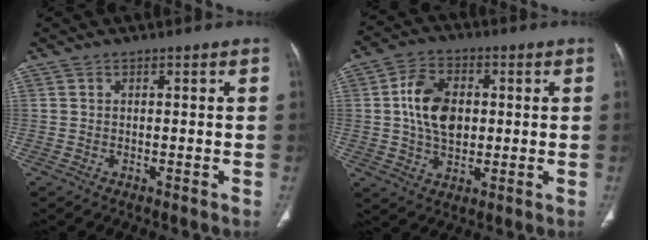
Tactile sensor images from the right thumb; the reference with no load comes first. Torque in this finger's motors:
{"motor_torque": [1.69, 1.55, 1.43, -0.12, 0.14]}